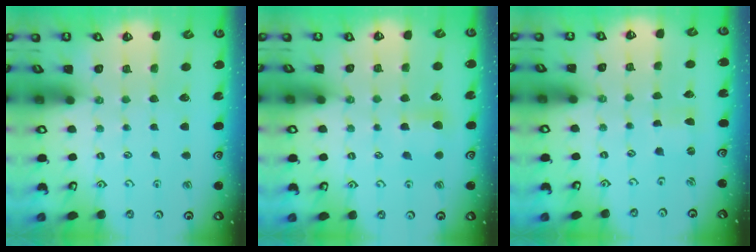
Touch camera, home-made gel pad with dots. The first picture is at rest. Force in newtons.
{"total": 5.4, "press": 5.4, "slide": 0.8}
{"total": 0.8, "press": 0.7, "slide": 0.2}